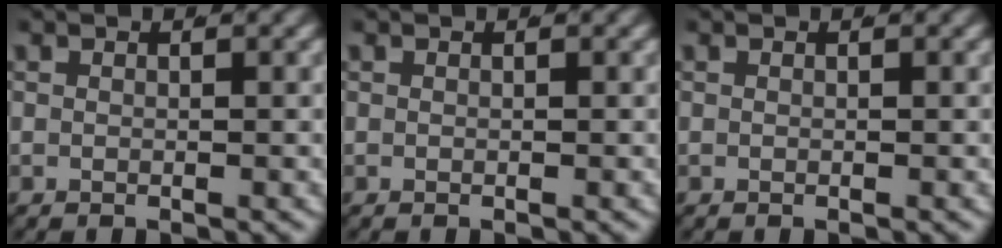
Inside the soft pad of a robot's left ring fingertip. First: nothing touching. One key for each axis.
{"total": 0.0}
{"total": 0.0}